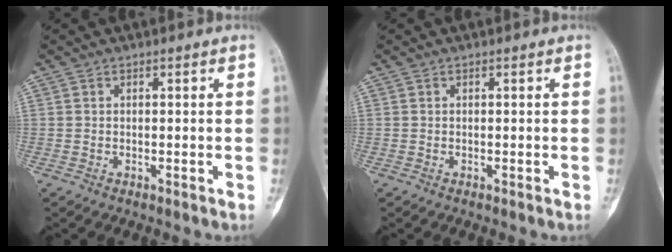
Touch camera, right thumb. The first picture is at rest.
{"total": 0.0}